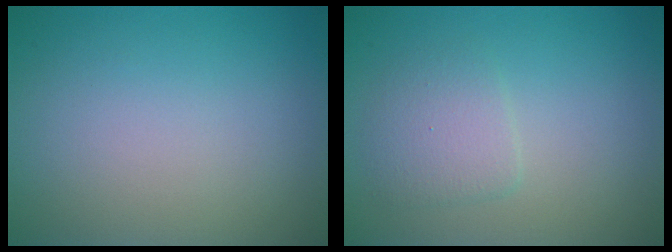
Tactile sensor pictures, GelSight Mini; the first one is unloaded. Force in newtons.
{"total": 2.3, "press": 2.3, "slide": 0.1}